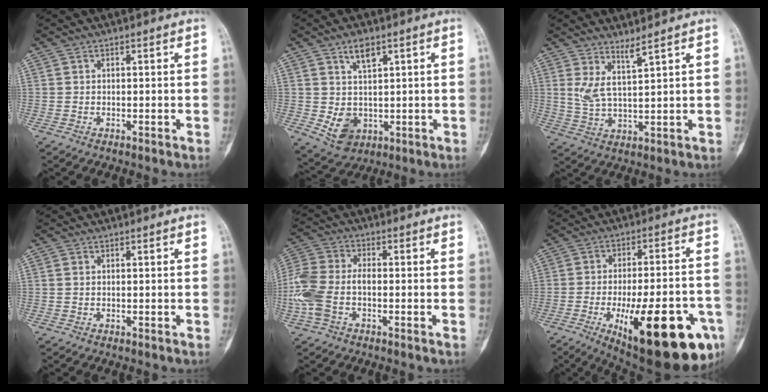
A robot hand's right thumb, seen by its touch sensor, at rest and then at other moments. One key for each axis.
{"total": 8.4, "fx": 2.1, "fy": 6.0, "fz": 5.5, "tx": -0.066, "ty": -0.019, "tz": 0.054}
{"total": 4.5, "fx": 3.1, "fy": 0.1, "fz": 3.3, "tx": -0.072, "ty": -0.040, "tz": 0.070}
{"total": 0.0}
{"total": 10.5, "fx": -2.5, "fy": 6.5, "fz": 7.9, "tx": -0.189, "ty": 0.024, "tz": -0.055}
{"total": 26.7, "fx": -10.5, "fy": 8.9, "fz": 22.9, "tx": -0.281, "ty": 0.019, "tz": -0.135}